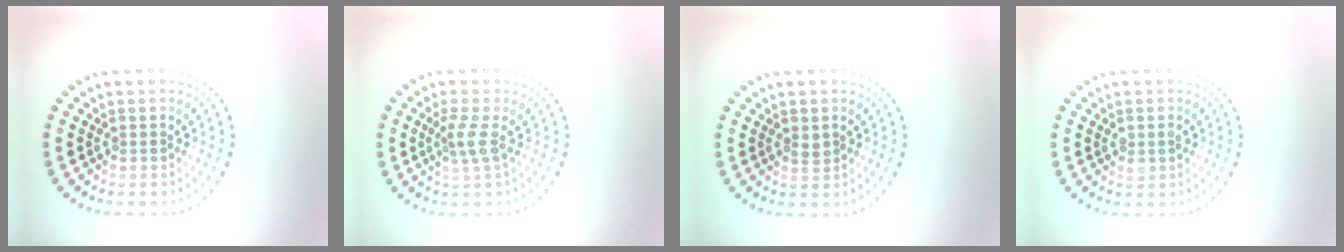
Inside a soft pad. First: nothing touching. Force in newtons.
{"total": 2.0, "press": 1.6, "slide": 1.3}
{"total": 0.8, "press": 0.7, "slide": 0.2}
{"total": 1.1, "press": 1.1, "slide": 0.0}